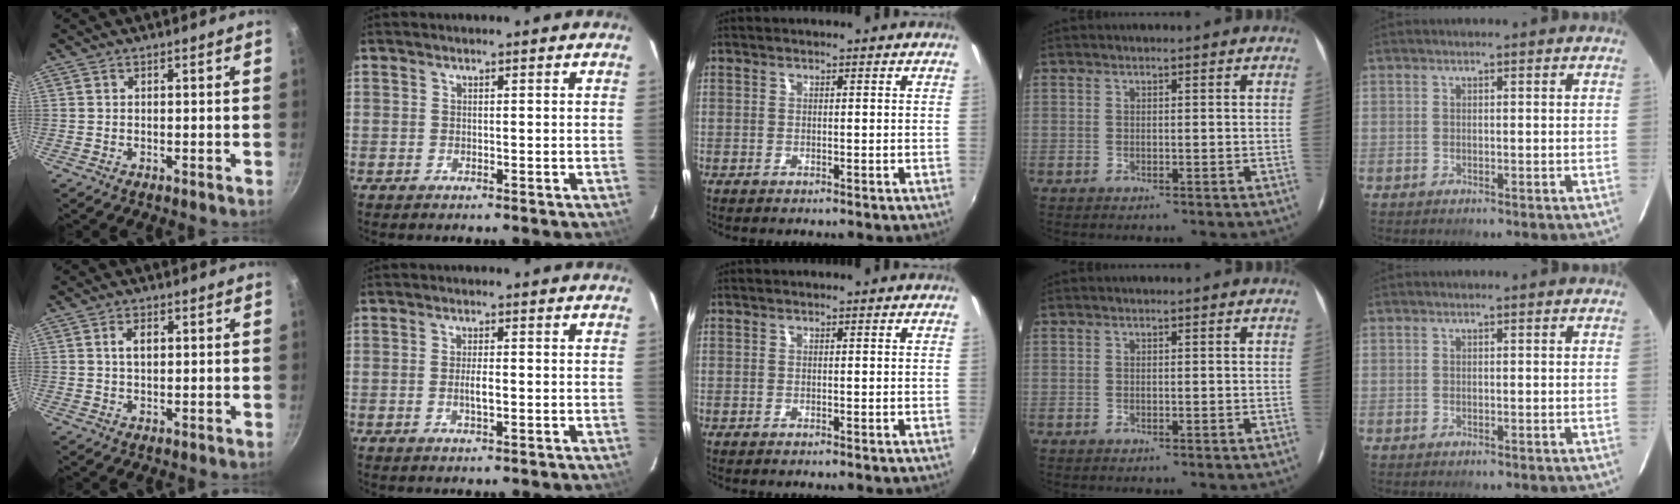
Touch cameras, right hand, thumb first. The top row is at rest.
{"thumb": {"total": 3.1, "force": [0.7, 1.9, 2.4], "torque": [-0.031, 0.003, 0.013]}, "index": {"total": 2.4, "force": [-0.4, 0.7, 2.3], "torque": [-0.042, -0.004, -0.007]}}